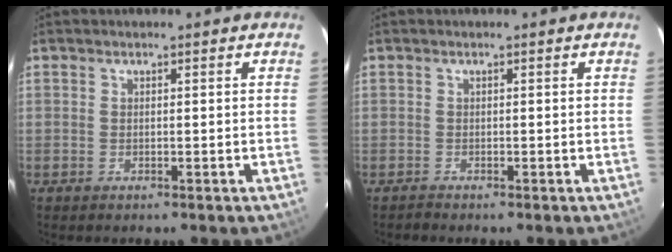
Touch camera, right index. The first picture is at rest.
{"total": 0.6, "force": [-0.6, 0.0, -0.1], "torque": [0.001, -0.002, -0.015]}